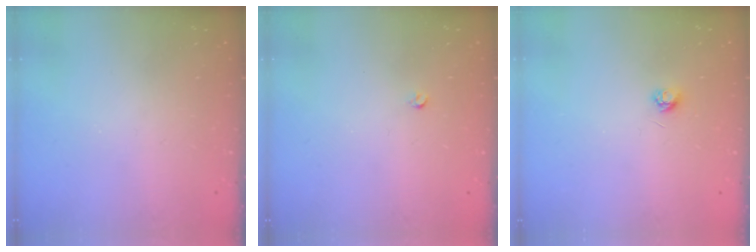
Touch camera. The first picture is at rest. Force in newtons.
{"total": 2.6, "press": 2.5, "slide": 0.4}
{"total": 3.7, "press": 3.7, "slide": 0.3}